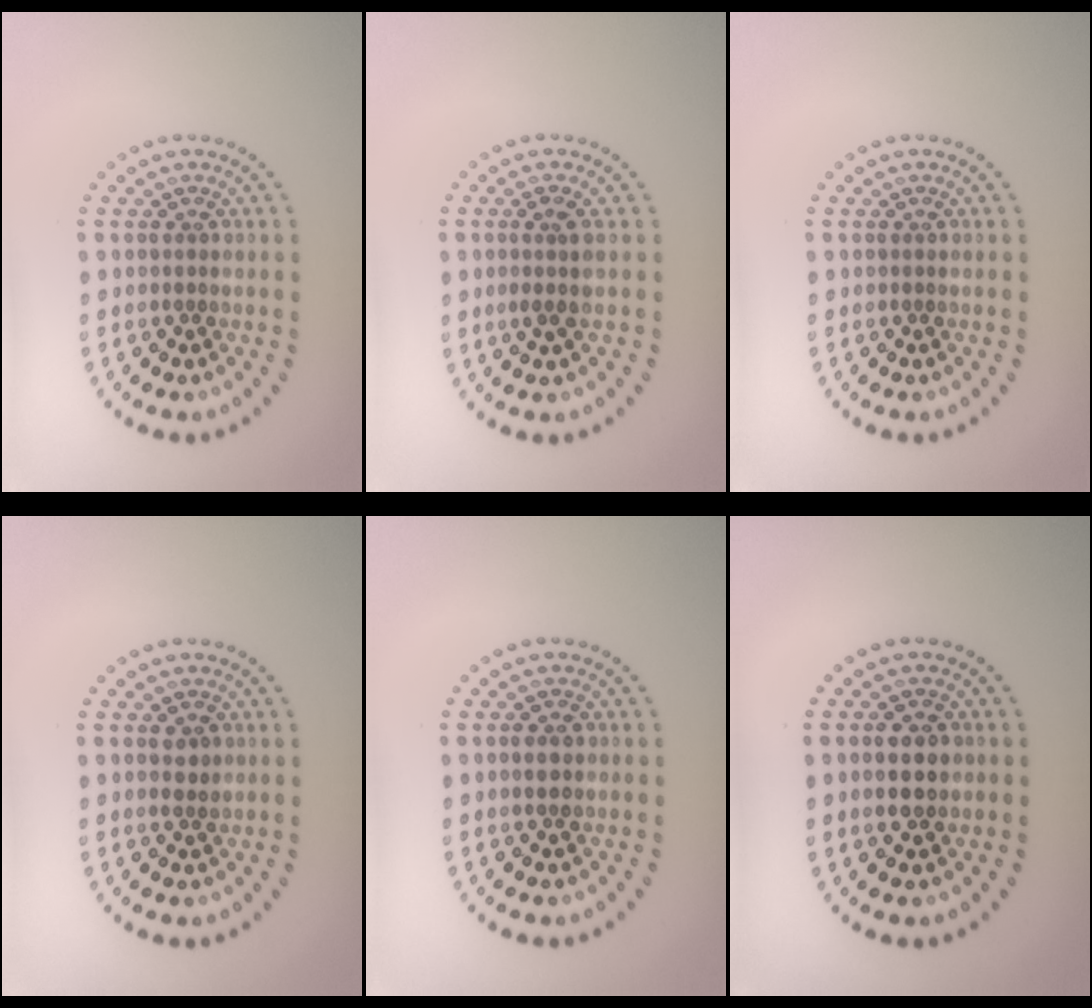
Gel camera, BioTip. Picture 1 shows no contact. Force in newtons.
{"total": 1.7, "press": 1.3, "slide": 1.0}
{"total": 0.0}
{"total": 1.2, "press": 1.2, "slide": 0.2}
{"total": 1.0, "press": 1.0, "slide": 0.0}
{"total": 2.9, "press": 2.9, "slide": 0.1}